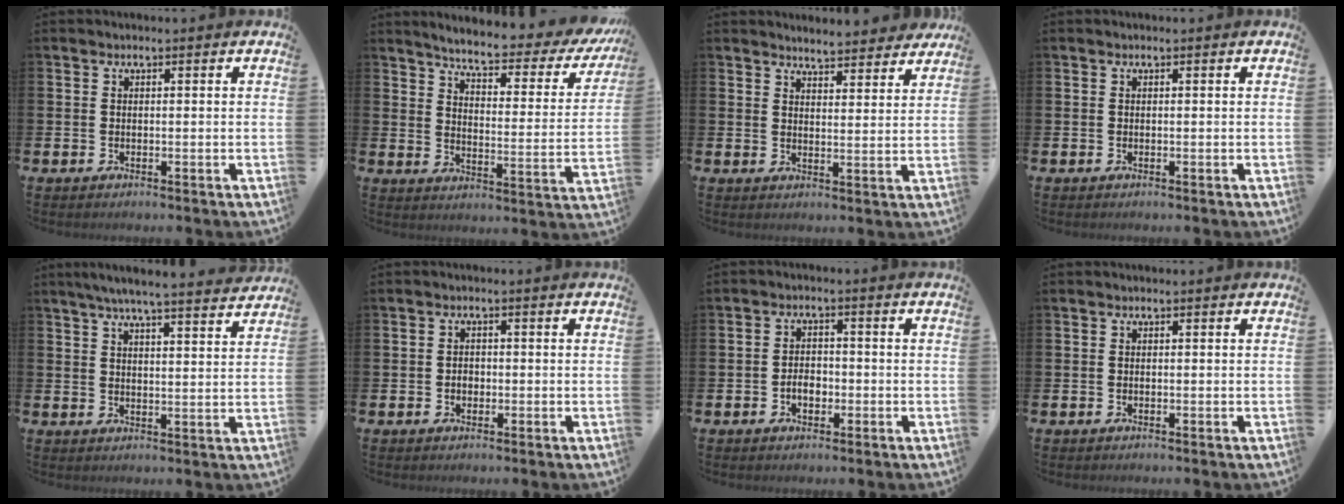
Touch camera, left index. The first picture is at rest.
{"total": 5.4, "force": [4.8, 0.7, 2.4], "torque": [-0.064, -0.040, 0.072]}
{"total": 4.8, "force": [4.8, 0.4, 0.1], "torque": [-0.007, -0.034, 0.085]}
{"total": 0.0}
{"total": 6.2, "force": [5.8, -0.1, 2.1], "torque": [-0.048, -0.029, 0.100]}
{"total": 1.5, "force": [-0.4, 1.2, 0.8], "torque": [-0.007, 0.002, -0.011]}
{"total": 2.8, "force": [-0.9, 1.9, 1.8], "torque": [-0.026, 0.000, -0.022]}
{"total": 0.0}